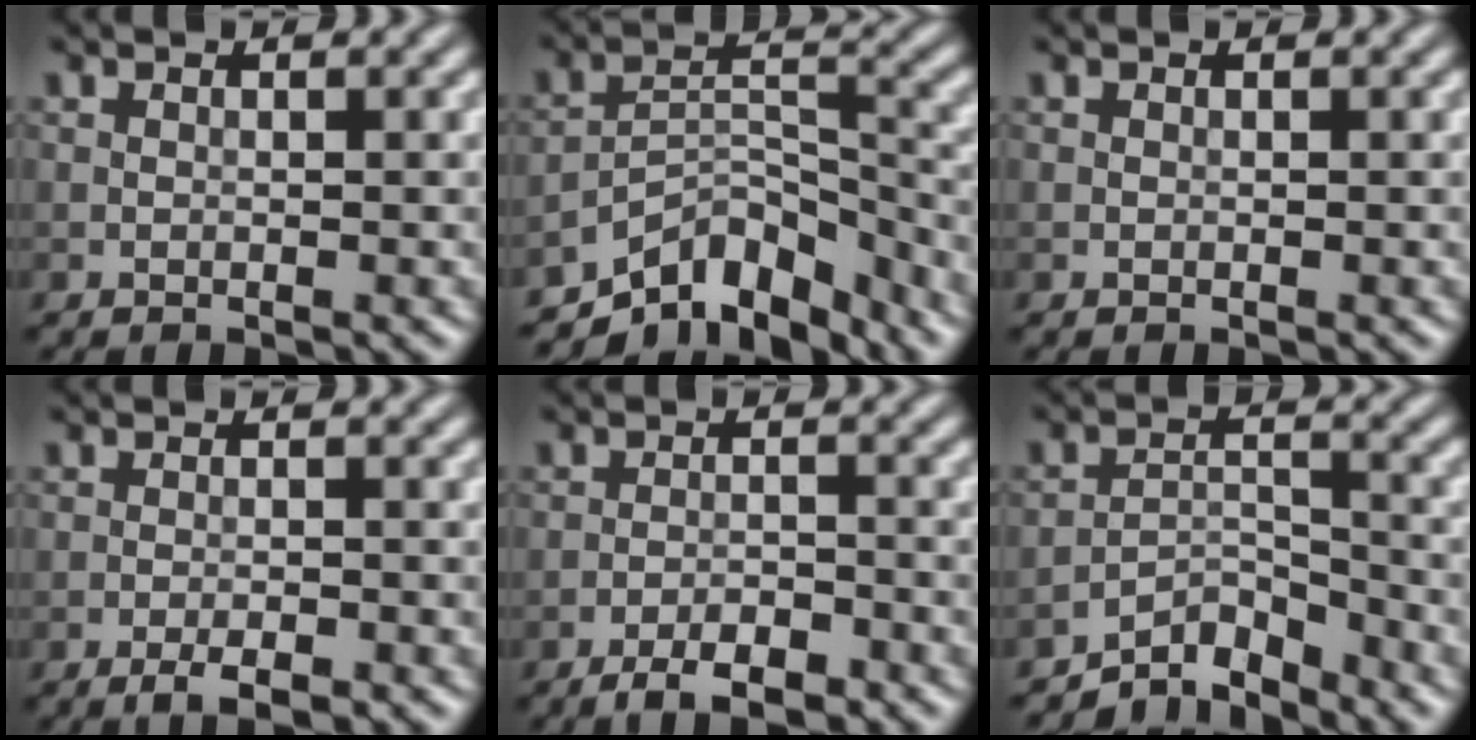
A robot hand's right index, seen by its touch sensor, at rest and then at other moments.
{"total": 8.0, "force": [-6.4, 3.0, 3.6], "torque": [-0.041, -0.005, -0.117]}
{"total": 0.0}
{"total": 2.2, "force": [-1.4, 0.5, 1.6], "torque": [-0.027, -0.001, -0.025]}
{"total": 3.6, "force": [-2.6, 1.0, 2.2], "torque": [-0.034, 0.004, -0.047]}
{"total": 4.0, "force": [-3.7, 0.9, 1.1], "torque": [-0.011, 0.009, -0.075]}